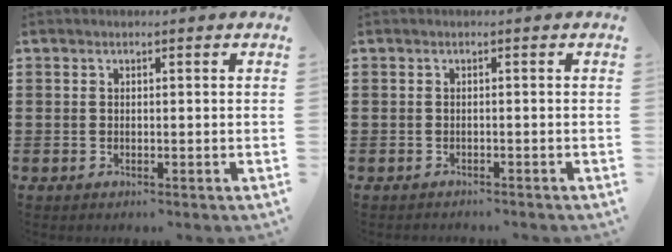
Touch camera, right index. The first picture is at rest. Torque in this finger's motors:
{"motor_torque": [-0.12, 0.17, -0.29, -0.07]}